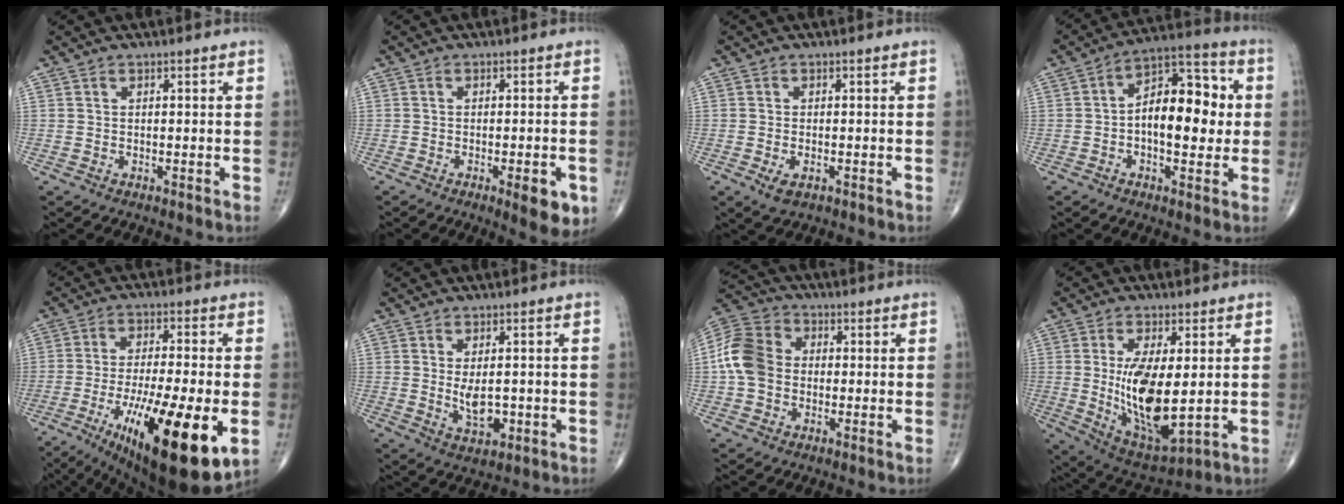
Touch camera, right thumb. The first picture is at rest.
{"total": 6.5, "force": [-2.7, 1.9, 5.6], "torque": [-0.062, -0.004, -0.029]}
{"total": 2.7, "force": [-1.1, 1.4, 2.0], "torque": [-0.037, -0.002, -0.015]}
{"total": 14.1, "force": [-0.1, 7.5, 11.9], "torque": [-0.151, 0.031, -0.012]}
{"total": 23.2, "force": [-7.7, 6.1, 21.0], "torque": [-0.326, -0.021, -0.108]}
{"total": 5.0, "force": [-0.2, 2.7, 4.2], "torque": [-0.062, -0.011, 0.005]}
{"total": 10.2, "force": [-0.3, 8.1, 6.2], "torque": [-0.118, 0.029, -0.017]}
{"total": 15.6, "force": [0.4, 6.6, 14.2], "torque": [-0.243, -0.027, 0.026]}